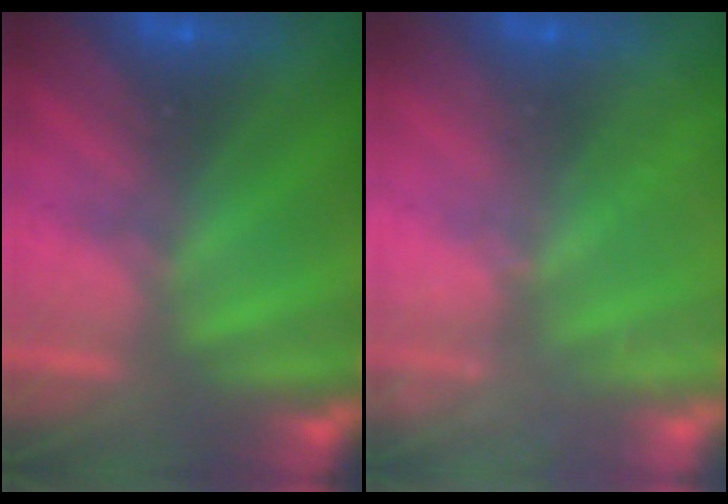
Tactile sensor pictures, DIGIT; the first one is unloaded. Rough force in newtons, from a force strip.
{"total": 2.2}